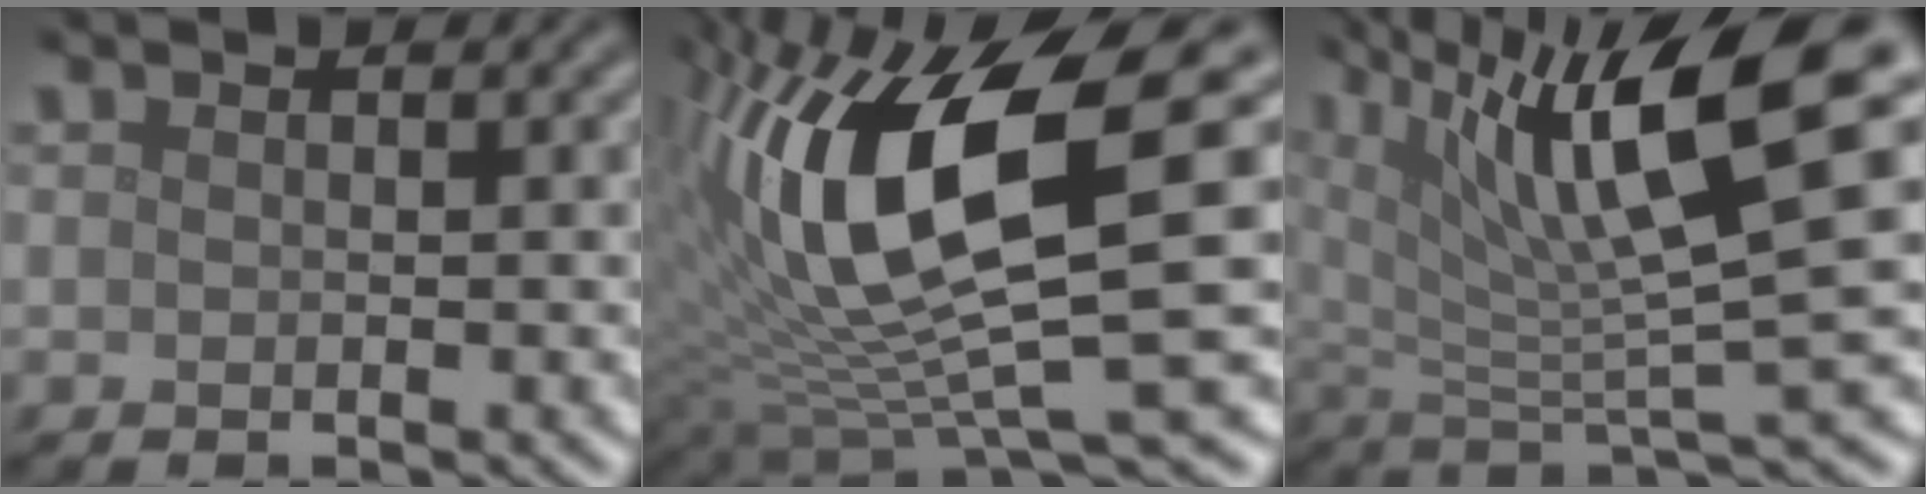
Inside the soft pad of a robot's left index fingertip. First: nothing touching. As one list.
[{"total": 14.2, "force": [2.7, 4.4, 13.2], "torque": [-0.258, -0.009, 0.053]}, {"total": 12.0, "force": [5.2, 2.6, 10.5], "torque": [-0.163, 0.006, 0.090]}]